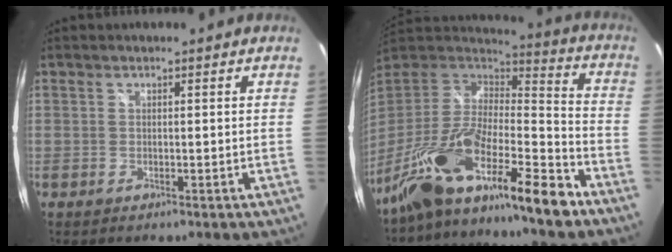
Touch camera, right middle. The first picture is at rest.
{"total": 21.6, "force": [-15.6, 4.2, 14.4], "torque": [-0.260, -0.035, -0.276]}